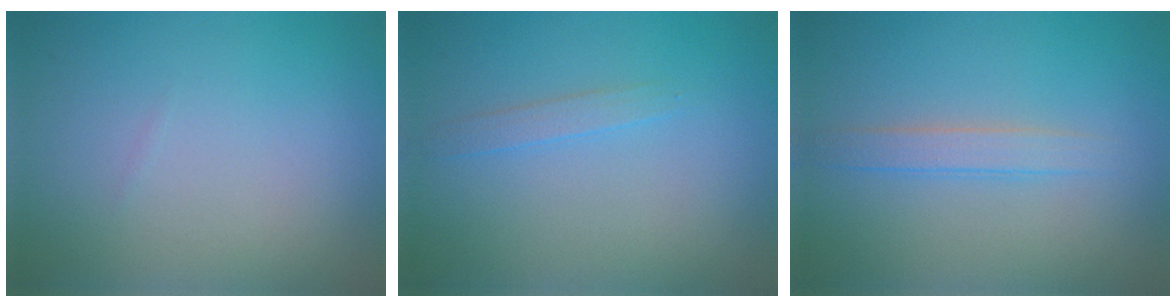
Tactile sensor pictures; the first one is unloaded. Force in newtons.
{"total": 1.2, "press": 1.2, "slide": 0.1}
{"total": 1.8, "press": 1.8, "slide": 0.1}